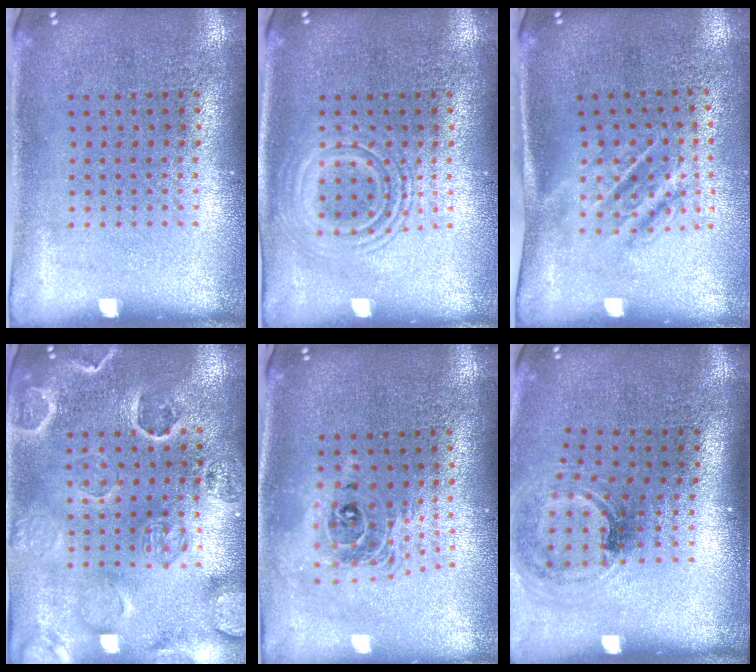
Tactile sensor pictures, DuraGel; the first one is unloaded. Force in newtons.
{"total": 2.6, "press": 2.6, "slide": 0.4}
{"total": 1.8, "press": 1.2, "slide": 1.3}
{"total": 2.7, "press": 2.7, "slide": 0.5}
{"total": 2.0, "press": 1.5, "slide": 1.3}
{"total": 1.2, "press": 1.0, "slide": 0.6}